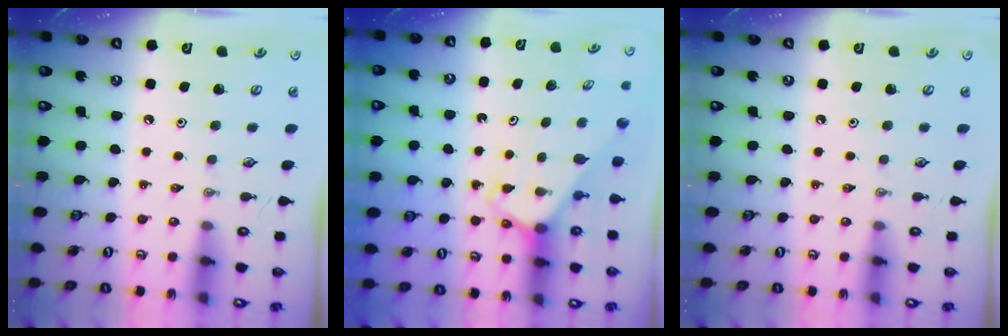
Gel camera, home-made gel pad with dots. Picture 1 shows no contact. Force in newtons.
{"total": 2.7, "press": 2.6, "slide": 0.2}
{"total": 0.0}